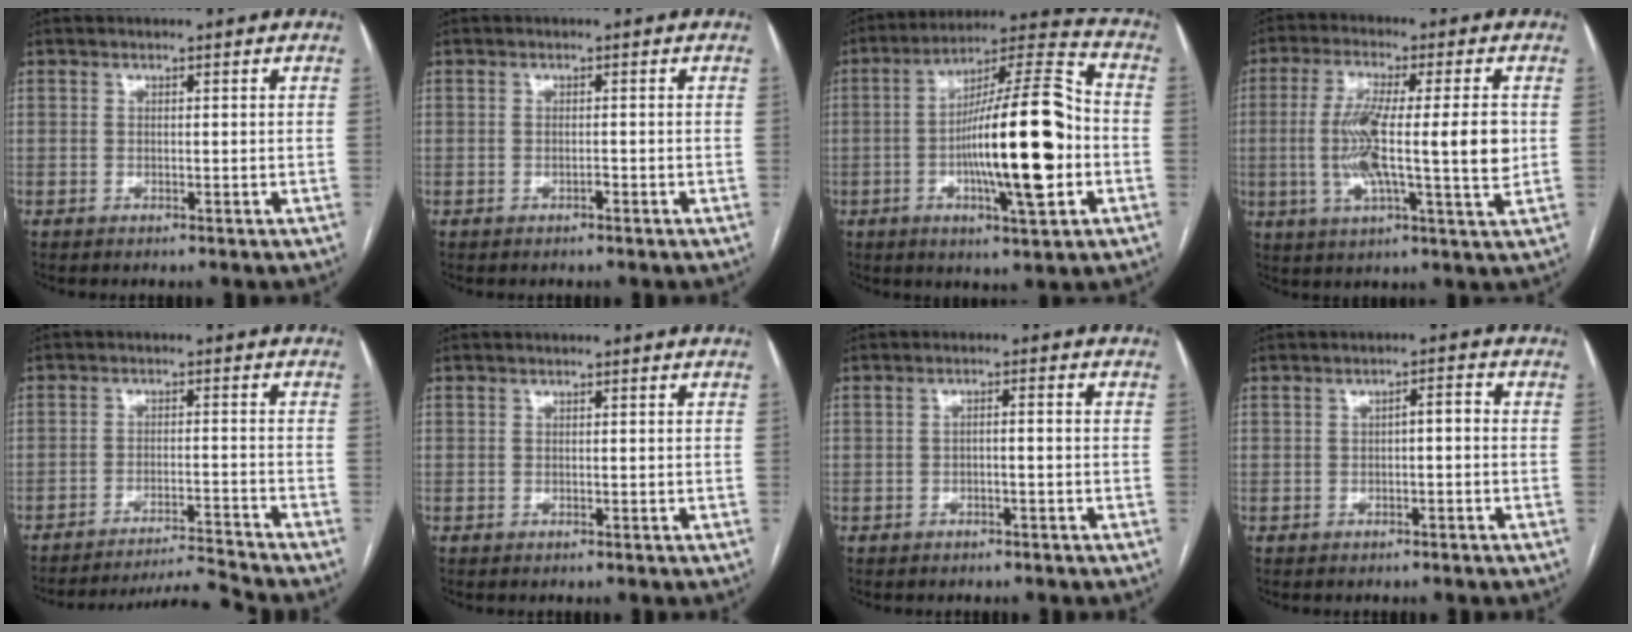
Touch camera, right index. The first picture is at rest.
{"total": 0.6, "force": [-0.4, 0.2, 0.4], "torque": [-0.010, 0.000, -0.007]}
{"total": 18.6, "force": [-3.3, 2.6, 18.1], "torque": [-0.305, 0.012, -0.053]}
{"total": 13.8, "force": [-0.1, 1.2, 13.8], "torque": [-0.247, -0.003, -0.006]}
{"total": 8.8, "force": [-7.9, -3.9, -0.4], "torque": [0.003, 0.004, -0.136]}
{"total": 0.0}
{"total": 1.9, "force": [-0.6, 0.3, 1.8], "torque": [-0.031, 0.009, -0.010]}
{"total": 2.0, "force": [-0.4, 0.5, 1.9], "torque": [-0.029, 0.012, -0.006]}